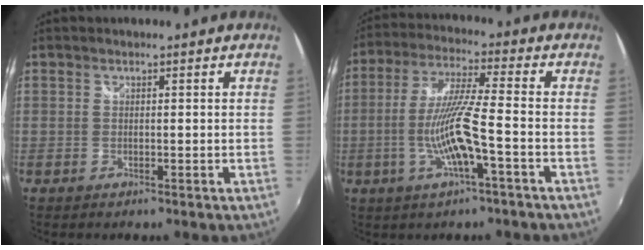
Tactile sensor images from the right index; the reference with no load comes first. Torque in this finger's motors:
{"motor_torque": [0.45, -0.14, 0.33, 0.11]}